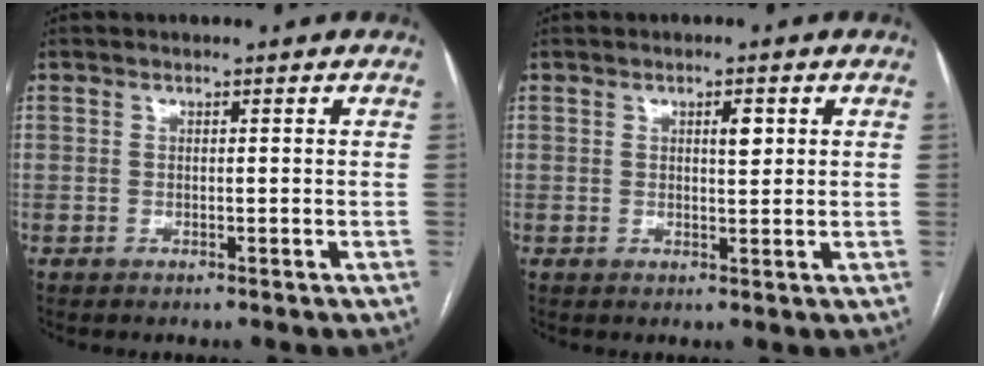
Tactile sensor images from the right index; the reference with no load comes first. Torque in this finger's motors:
{"motor_torque": [0.40, 0.18, 0.03, 0.04]}